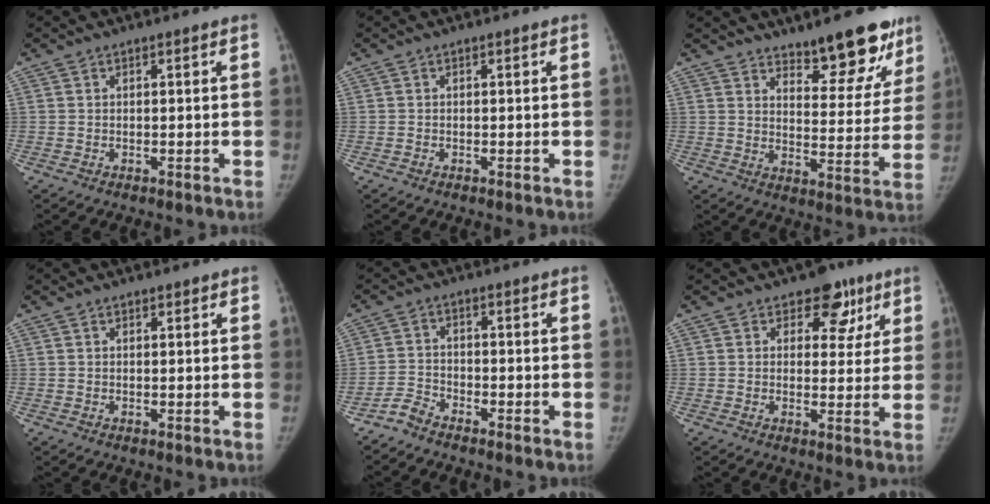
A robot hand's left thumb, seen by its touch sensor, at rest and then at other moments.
{"total": 0.0}
{"total": 14.8, "force": [11.0, 5.0, 8.6], "torque": [-0.056, -0.087, 0.155]}
{"total": 1.0, "force": [0.8, 0.5, 0.4], "torque": [0.001, -0.004, 0.009]}
{"total": 2.8, "force": [-2.7, 0.6, 0.4], "torque": [-0.007, 0.002, -0.059]}
{"total": 7.6, "force": [4.3, 5.1, 3.5], "torque": [0.004, -0.012, 0.054]}